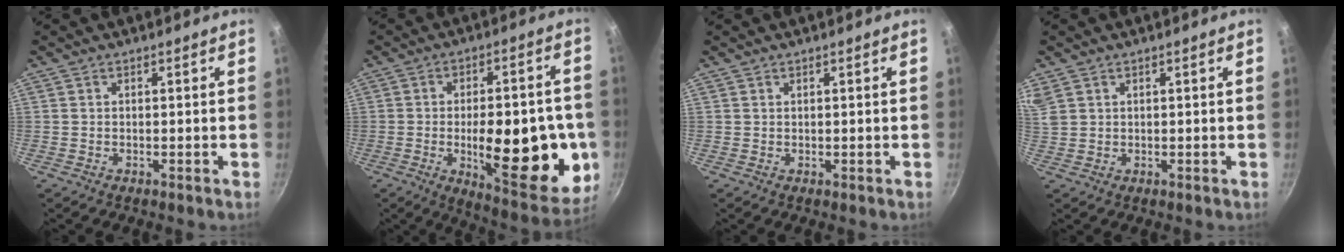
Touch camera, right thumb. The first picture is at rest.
{"total": 23.8, "force": [-4.2, 9.7, 21.3], "torque": [-0.248, 0.004, -0.048]}
{"total": 0.5, "force": [0.4, 0.3, 0.1], "torque": [0.004, -0.002, 0.009]}
{"total": 5.6, "force": [3.0, 4.0, 2.6], "torque": [-0.050, 0.012, 0.067]}